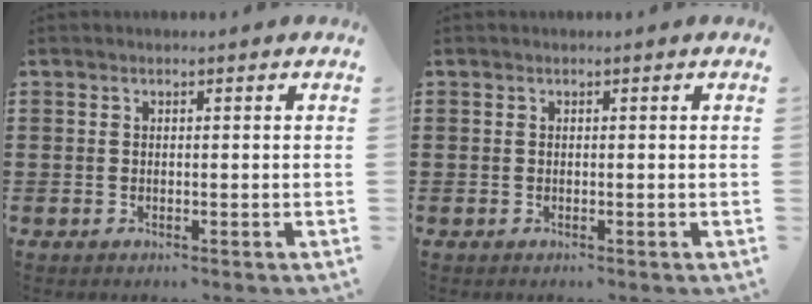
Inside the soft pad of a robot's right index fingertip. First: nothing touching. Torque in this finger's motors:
{"motor_torque": [0.00, 0.00, 0.00, 0.00]}